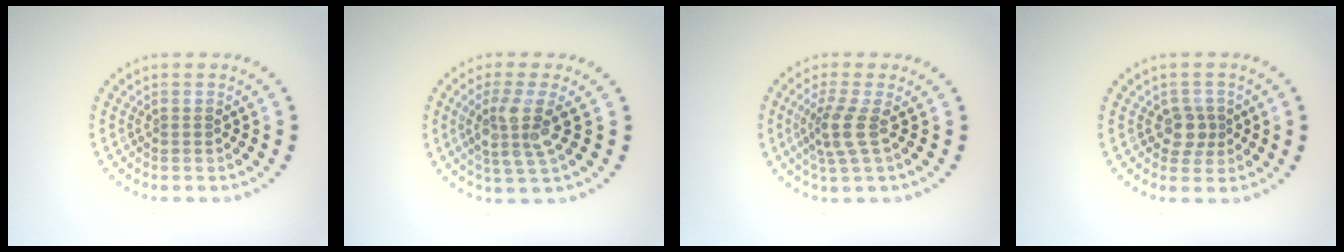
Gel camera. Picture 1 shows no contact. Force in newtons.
{"total": 3.6, "press": 3.0, "slide": 2.0}
{"total": 2.7, "press": 2.1, "slide": 1.8}
{"total": 2.0, "press": 1.7, "slide": 1.0}